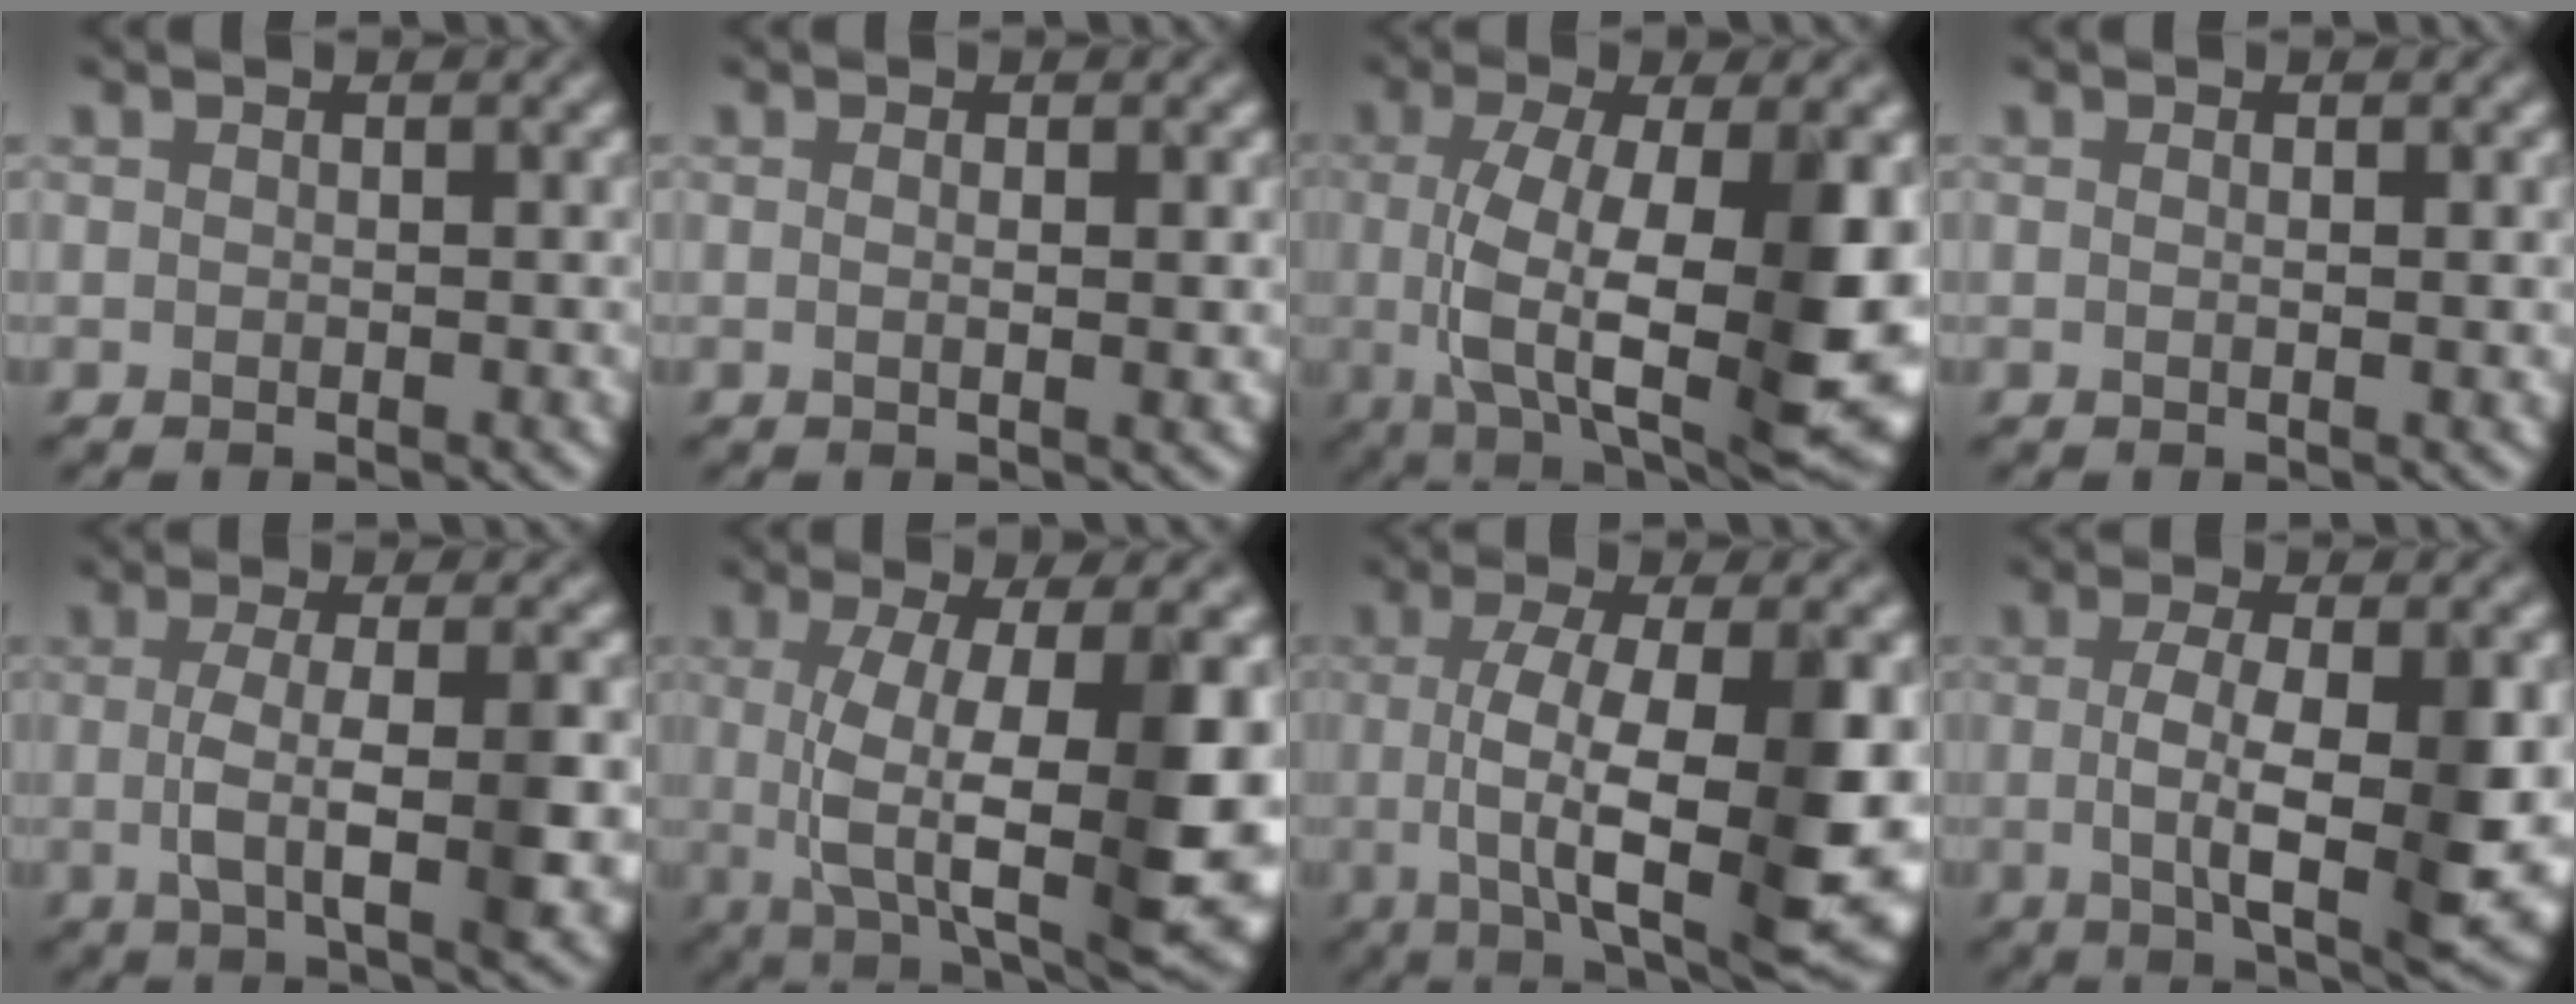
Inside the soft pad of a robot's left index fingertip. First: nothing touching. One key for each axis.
{"total": 1.2, "fx": 0.1, "fy": 0.2, "fz": 1.2, "tx": -0.021, "ty": -0.001, "tz": 0.000}
{"total": 13.2, "fx": -0.7, "fy": 5.0, "fz": 12.2, "tx": -0.194, "ty": -0.021, "tz": -0.011}
{"total": 0.6, "fx": 0.1, "fy": 0.1, "fz": 0.6, "tx": -0.009, "ty": 0.000, "tz": 0.000}
{"total": 6.3, "fx": -0.5, "fy": 1.8, "fz": 6.1, "tx": -0.109, "ty": -0.008, "tz": -0.005}
{"total": 13.4, "fx": -0.2, "fy": 4.4, "fz": 12.7, "tx": -0.193, "ty": -0.017, "tz": -0.003}
{"total": 11.9, "fx": -1.0, "fy": 3.7, "fz": 11.3, "tx": -0.183, "ty": -0.019, "tz": -0.014}
{"total": 8.2, "fx": -0.5, "fy": 2.4, "fz": 7.8, "tx": -0.129, "ty": -0.009, "tz": -0.008}